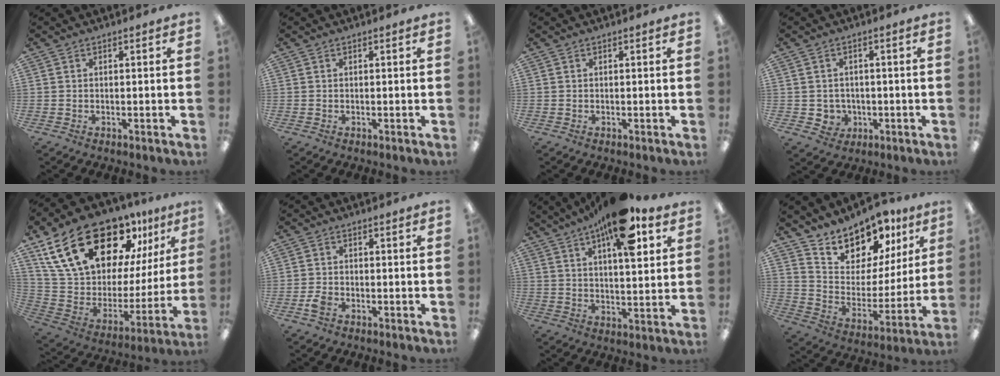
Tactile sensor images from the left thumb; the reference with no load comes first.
{"total": 0.0}
{"total": 0.0}
{"total": 3.6, "force": [-0.1, 3.5, 0.8], "torque": [-0.011, 0.003, -0.001]}
{"total": 26.3, "force": [17.8, 12.1, 15.1], "torque": [-0.264, -0.111, 0.321]}
{"total": 2.5, "force": [-1.3, 1.7, 1.4], "torque": [-0.030, 0.004, -0.024]}
{"total": 16.8, "force": [10.1, 5.5, 12.2], "torque": [-0.188, -0.044, 0.162]}
{"total": 12.8, "force": [11.3, 5.9, 1.5], "torque": [-0.036, -0.110, 0.205]}